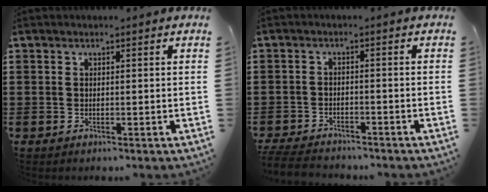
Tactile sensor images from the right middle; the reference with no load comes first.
{"total": 3.0, "force": [-2.9, 0.3, 0.3], "torque": [-0.013, -0.003, -0.062]}